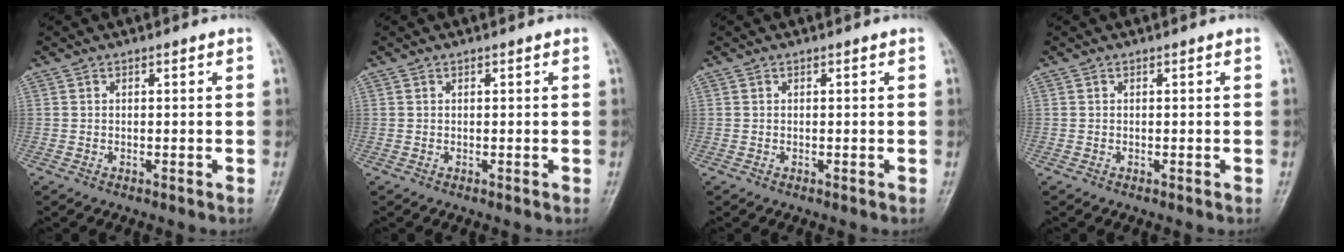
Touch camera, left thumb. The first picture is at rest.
{"total": 0.0}
{"total": 0.0}
{"total": 0.0}